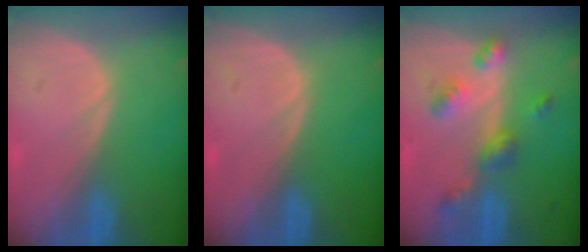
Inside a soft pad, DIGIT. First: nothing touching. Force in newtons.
{"total": 0.0}
{"total": 6.3, "press": 5.5, "slide": 3.1}